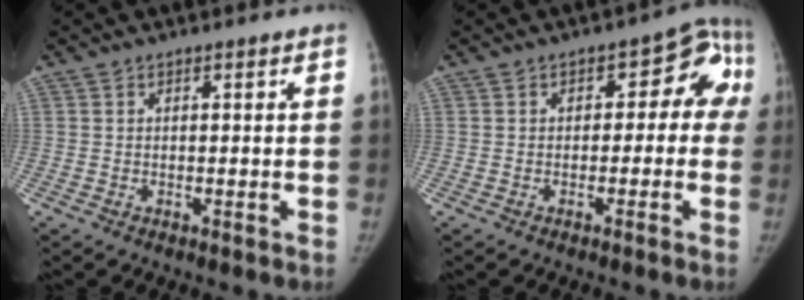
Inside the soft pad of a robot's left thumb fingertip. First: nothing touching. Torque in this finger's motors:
{"motor_torque": [0.05, 0.08, -0.25, 0.24, -0.01]}